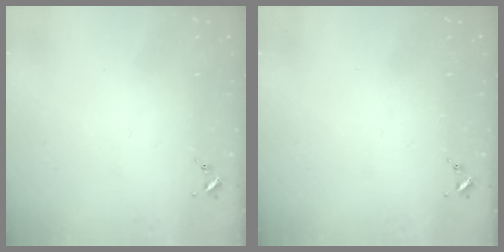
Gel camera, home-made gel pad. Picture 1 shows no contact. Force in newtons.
{"total": 0.0}